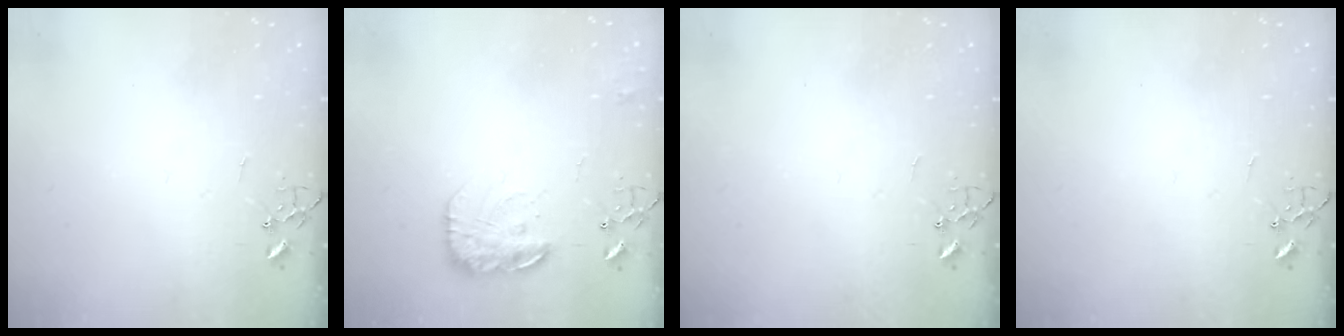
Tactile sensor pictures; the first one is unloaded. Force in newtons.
{"total": 14.8, "press": 14.8, "slide": 0.8}
{"total": 0.0}
{"total": 0.0}